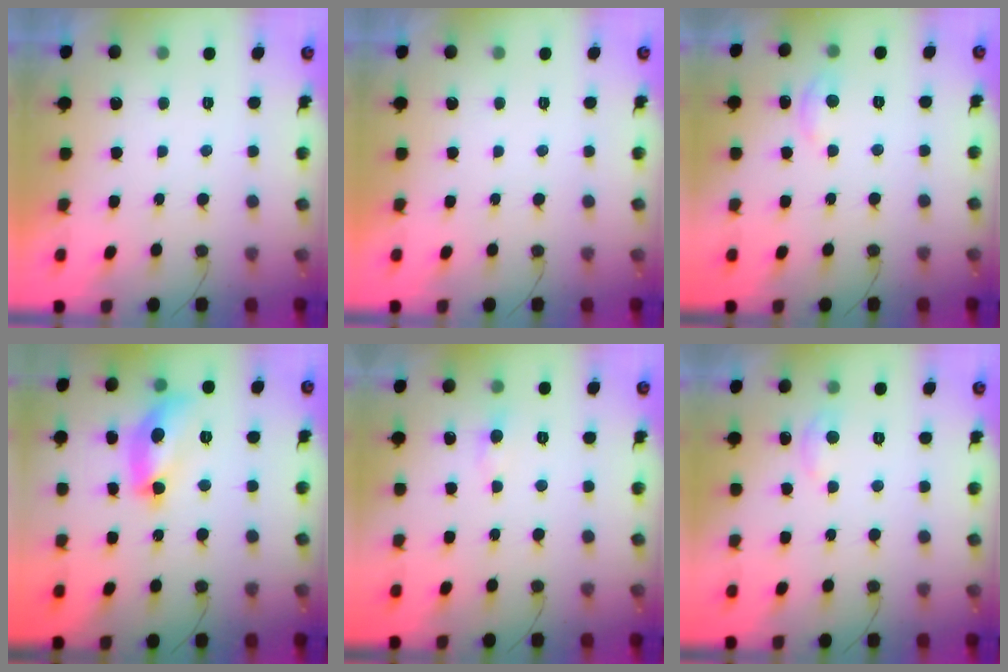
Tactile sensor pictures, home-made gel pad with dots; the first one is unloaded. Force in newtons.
{"total": 0.0}
{"total": 4.0, "press": 4.0, "slide": 0.5}
{"total": 15.7, "press": 15.7, "slide": 0.7}
{"total": 4.4, "press": 4.3, "slide": 0.7}
{"total": 4.4, "press": 4.4, "slide": 0.6}